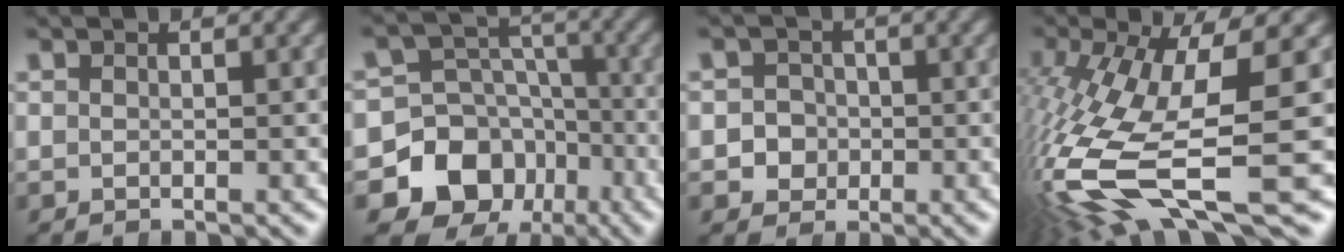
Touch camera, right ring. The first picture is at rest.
{"total": 15.9, "force": [-5.9, 13.7, 5.6], "torque": [-0.116, -0.081, -0.082]}
{"total": 5.6, "force": [-1.0, 5.4, 1.2], "torque": [-0.044, -0.018, -0.020]}
{"total": 11.3, "force": [-3.4, 4.8, 9.6], "torque": [-0.216, -0.053, -0.022]}